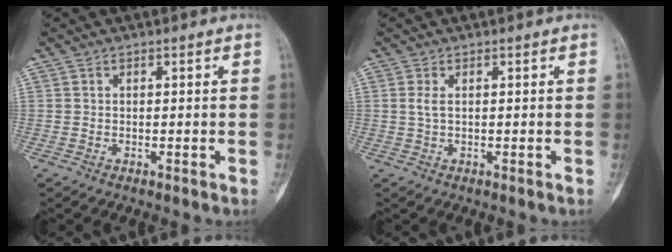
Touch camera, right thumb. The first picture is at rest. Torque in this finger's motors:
{"motor_torque": [0.01, 0.27, 0.05, -0.11, 0.10]}